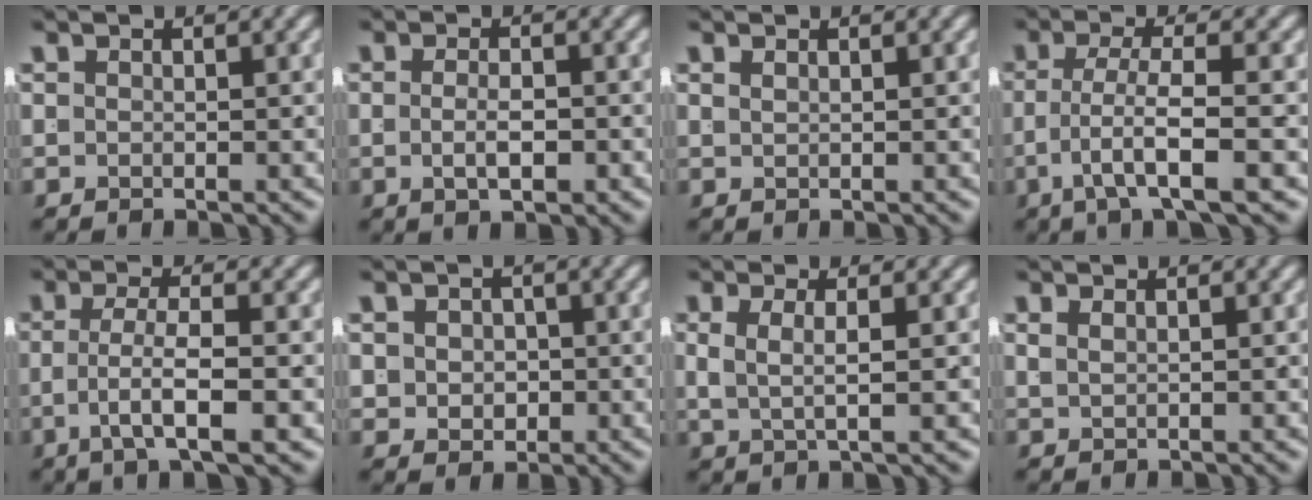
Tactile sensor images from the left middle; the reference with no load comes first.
{"total": 2.3, "force": [-1.1, 0.3, 2.0], "torque": [-0.030, -0.009, -0.012]}
{"total": 1.2, "force": [0.4, -1.1, -0.1], "torque": [0.013, -0.002, 0.015]}
{"total": 4.5, "force": [-1.7, 0.7, 4.1], "torque": [-0.076, -0.013, -0.022]}
{"total": 4.2, "force": [-1.4, 0.5, 3.9], "torque": [-0.066, -0.010, -0.018]}
{"total": 3.0, "force": [-0.2, 2.6, 1.5], "torque": [-0.027, -0.015, 0.005]}
{"total": 3.0, "force": [0.7, 0.9, 2.7], "torque": [-0.053, -0.007, 0.019]}
{"total": 1.0, "force": [0.6, -0.8, 0.3], "torque": [0.006, 0.000, 0.018]}